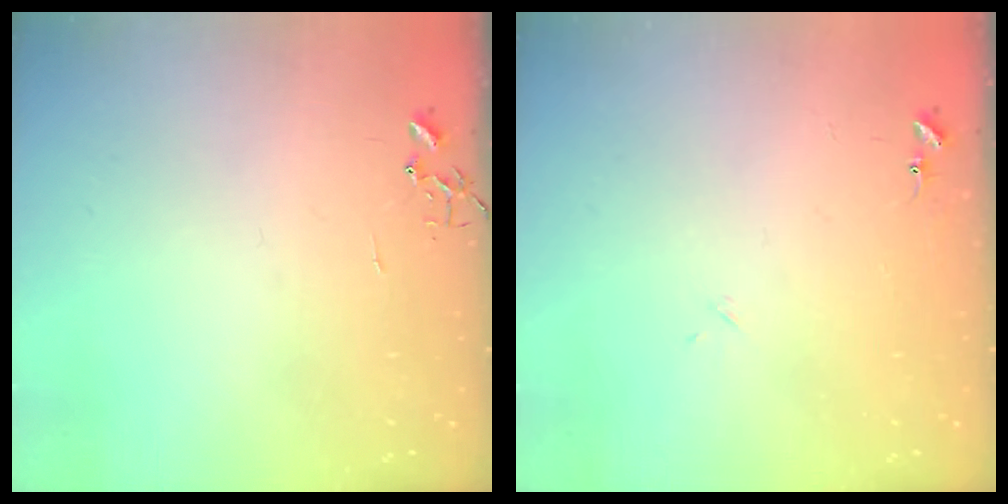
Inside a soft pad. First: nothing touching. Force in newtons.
{"total": 7.8, "press": 7.8, "slide": 0.6}